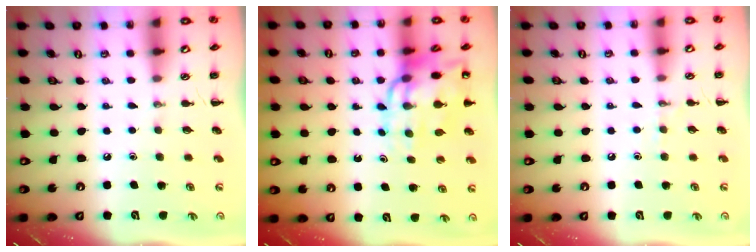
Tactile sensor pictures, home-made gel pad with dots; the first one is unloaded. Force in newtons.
{"total": 14.5, "press": 14.1, "slide": 3.2}
{"total": 5.0, "press": 4.9, "slide": 1.2}